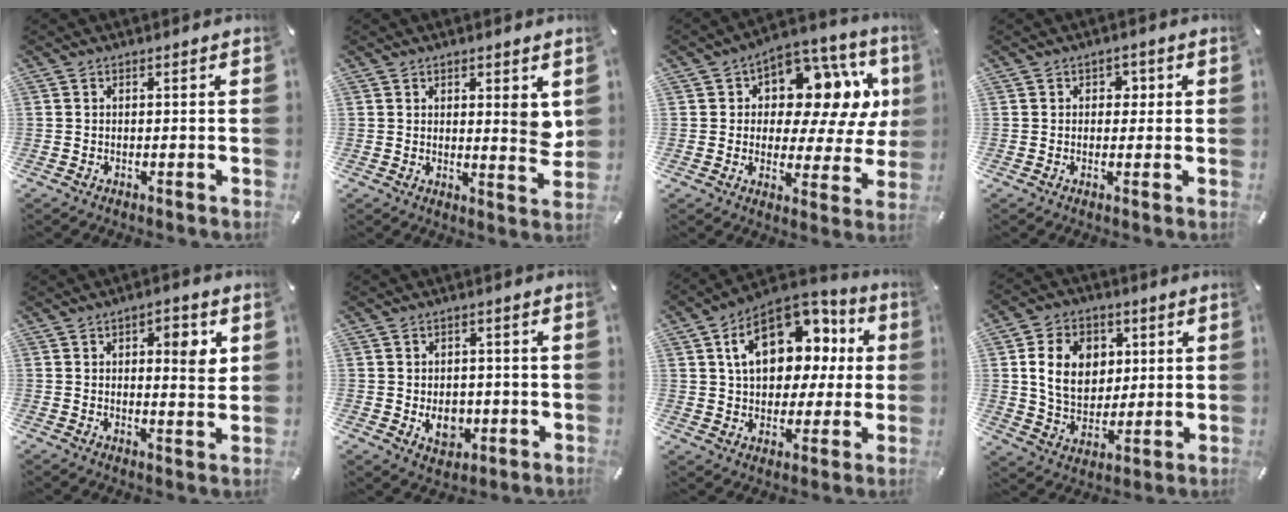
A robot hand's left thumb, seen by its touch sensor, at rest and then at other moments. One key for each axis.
{"total": 5.1, "fx": 2.6, "fy": 1.9, "fz": 3.9, "tx": -0.042, "ty": -0.024, "tz": 0.039}
{"total": 13.9, "fx": 5.1, "fy": 8.5, "fz": 9.8, "tx": -0.131, "ty": -0.043, "tz": 0.086}
{"total": 2.2, "fx": 0.2, "fy": 2.0, "fz": 1.0, "tx": -0.007, "ty": 0.001, "tz": -0.005}
{"total": 6.0, "fx": 2.1, "fy": 2.3, "fz": 5.1, "tx": -0.063, "ty": -0.012, "tz": 0.026}
{"total": 6.5, "fx": -1.0, "fy": 5.3, "fz": 3.8, "tx": -0.049, "ty": -0.001, "tz": -0.015}
{"total": 18.3, "fx": 6.6, "fy": 12.3, "fz": 11.8, "tx": -0.186, "ty": -0.018, "tz": 0.122}
{"total": 12.7, "fx": 3.1, "fy": 10.3, "fz": 6.8, "tx": -0.121, "ty": 0.008, "tz": 0.060}